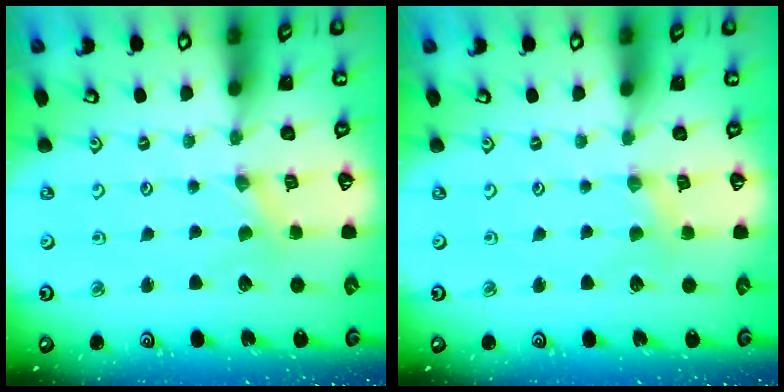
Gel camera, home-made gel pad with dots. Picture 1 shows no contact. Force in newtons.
{"total": 2.2, "press": 2.1, "slide": 0.4}